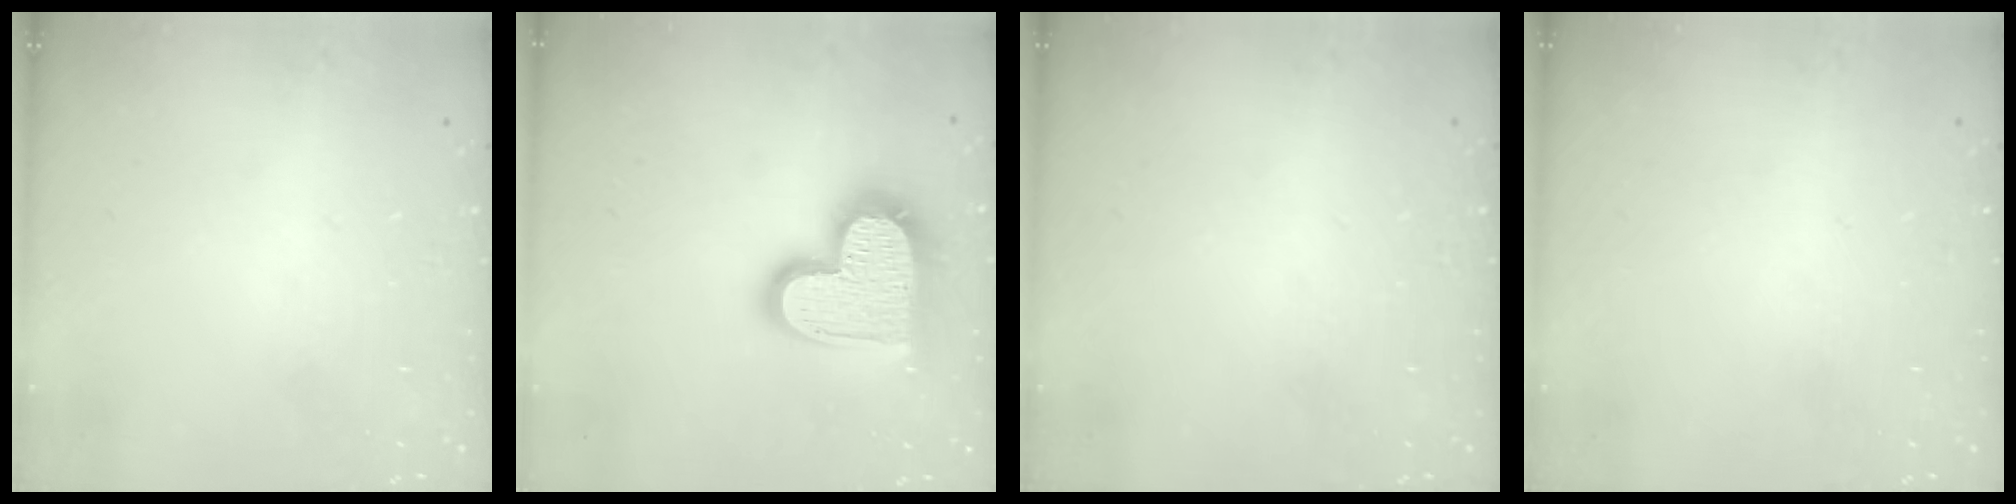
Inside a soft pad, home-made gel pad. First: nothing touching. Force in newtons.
{"total": 19.5, "press": 19.5, "slide": 1.5}
{"total": 0.0}
{"total": 0.0}